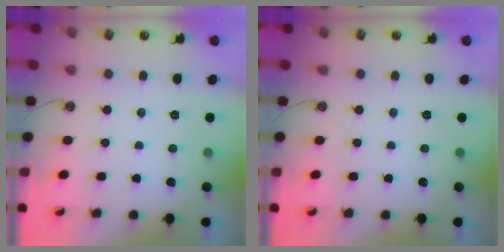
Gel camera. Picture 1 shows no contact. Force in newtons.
{"total": 0.0}